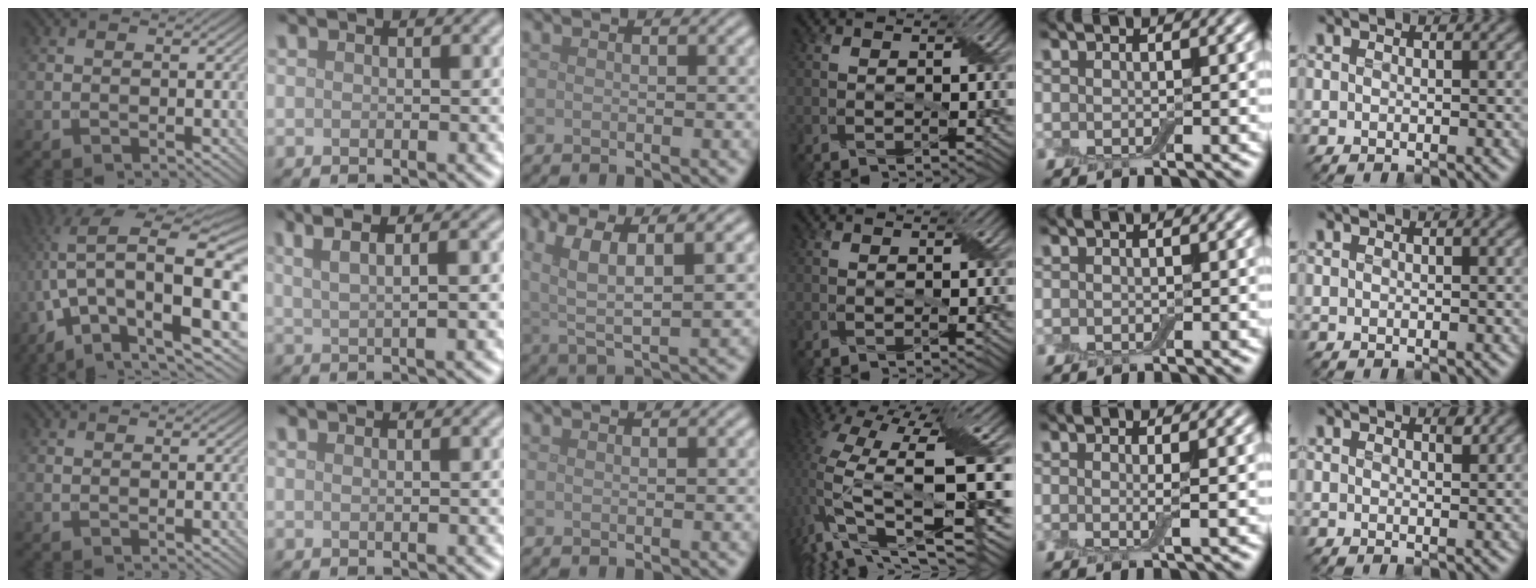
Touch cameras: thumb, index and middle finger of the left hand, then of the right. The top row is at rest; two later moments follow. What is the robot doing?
{"motion": "peel", "object": "bubble wrap"}